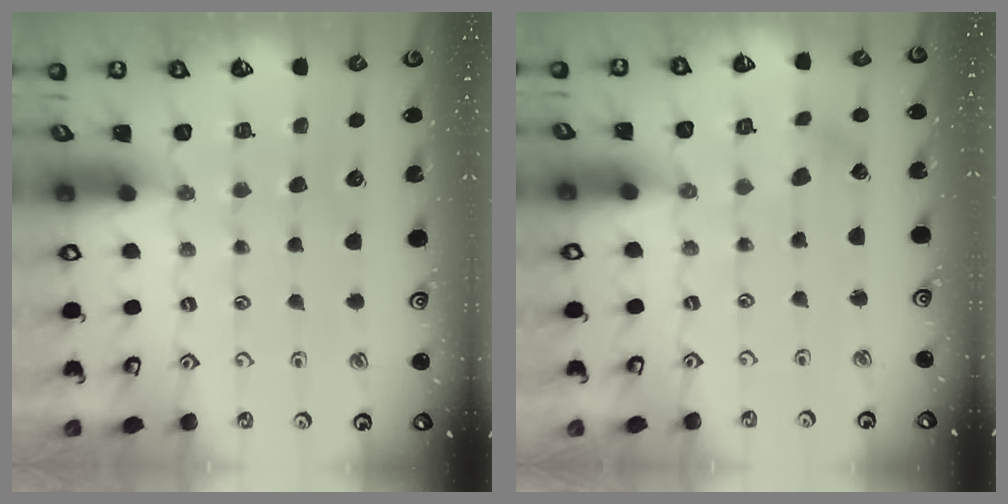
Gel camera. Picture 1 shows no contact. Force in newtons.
{"total": 2.0, "press": 1.9, "slide": 0.6}